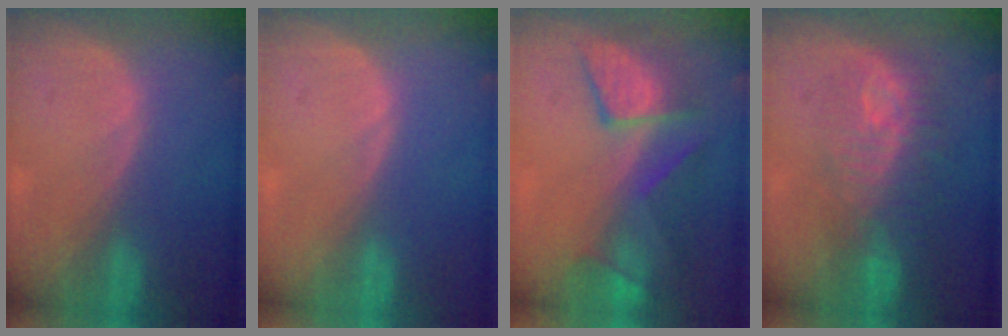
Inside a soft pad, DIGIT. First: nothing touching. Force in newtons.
{"total": 0.0}
{"total": 8.4, "press": 8.1, "slide": 2.2}
{"total": 9.7, "press": 8.9, "slide": 3.9}